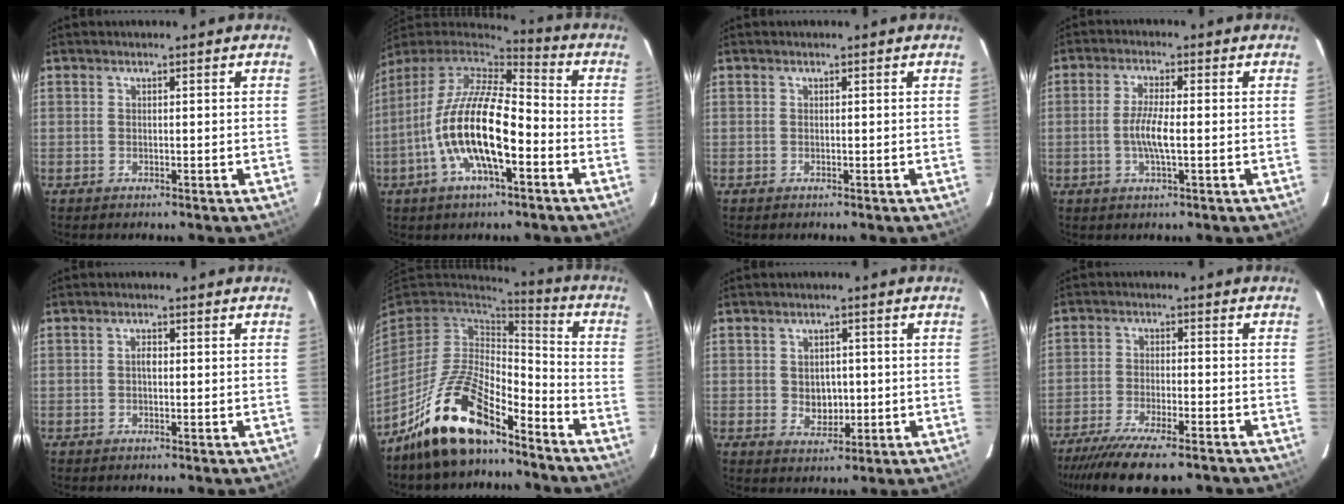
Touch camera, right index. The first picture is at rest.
{"total": 18.3, "force": [-5.7, 6.2, 16.3], "torque": [-0.313, -0.013, -0.111]}
{"total": 0.0}
{"total": 5.1, "force": [-0.9, 0.7, 5.0], "torque": [-0.097, -0.002, -0.018]}
{"total": 1.3, "force": [-0.1, 0.7, 1.1], "torque": [-0.019, 0.006, -0.003]}
{"total": 17.1, "force": [-12.3, 6.0, 10.3], "torque": [-0.214, -0.004, -0.227]}
{"total": 4.7, "force": [-0.3, 3.8, 2.7], "torque": [-0.046, 0.002, 0.003]}
{"total": 15.5, "force": [-12.7, 3.3, 8.3], "torque": [-0.174, -0.040, -0.202]}